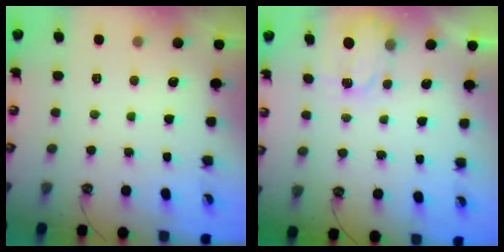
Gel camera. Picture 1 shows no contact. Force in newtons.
{"total": 2.4, "press": 2.4, "slide": 0.5}